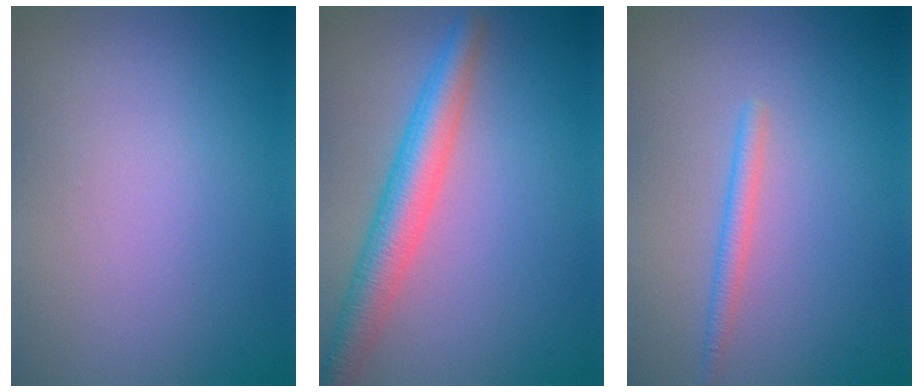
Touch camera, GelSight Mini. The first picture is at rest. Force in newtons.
{"total": 4.8, "press": 4.8, "slide": 0.2}
{"total": 1.5, "press": 1.5, "slide": 0.1}